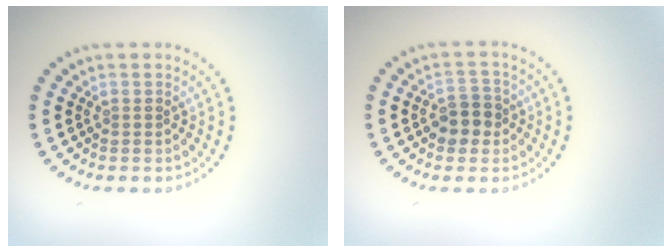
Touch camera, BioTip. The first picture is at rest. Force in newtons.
{"total": 2.6, "press": 2.5, "slide": 0.8}